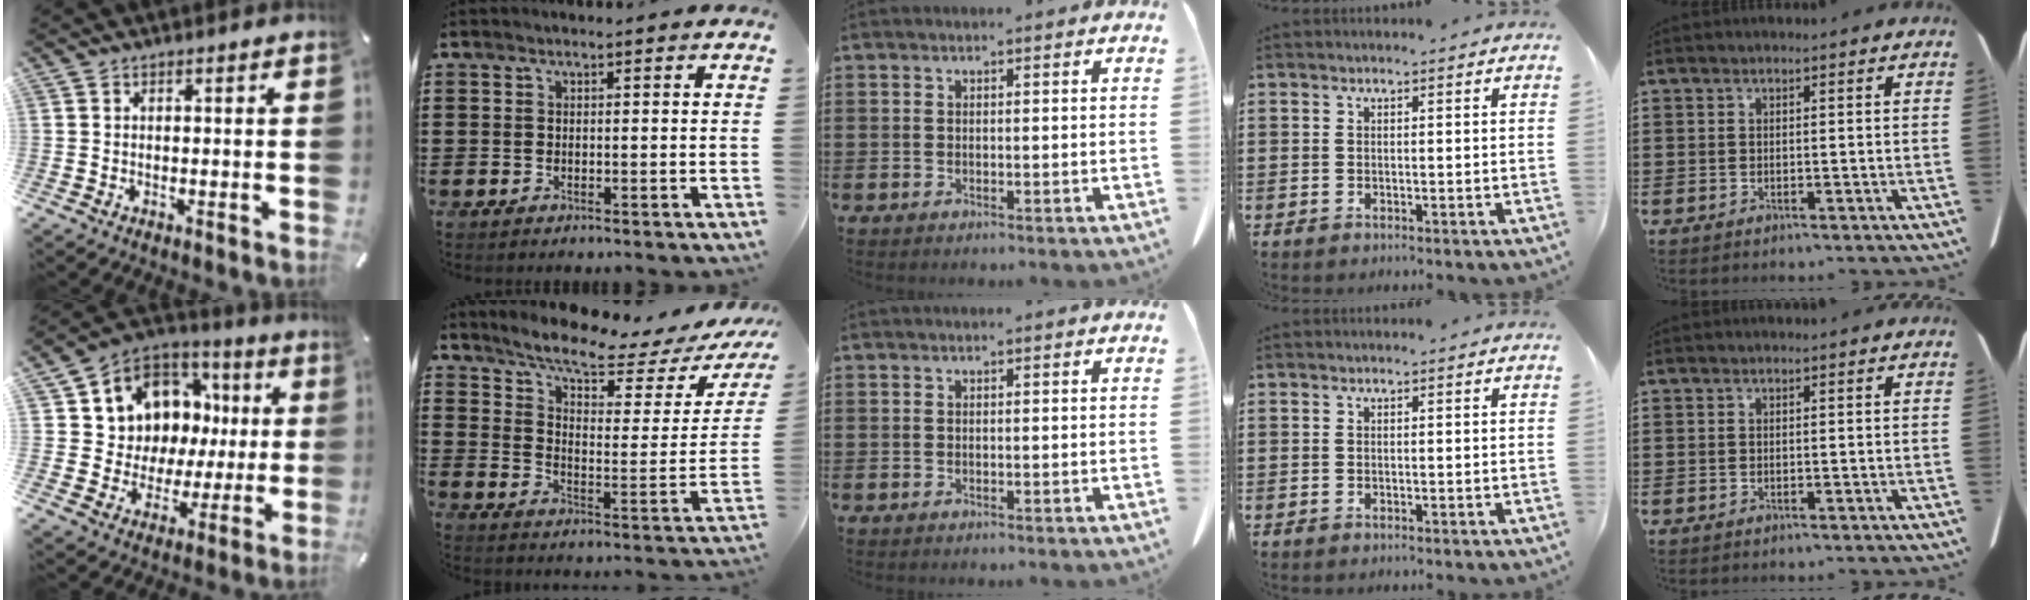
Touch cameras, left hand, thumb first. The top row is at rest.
{"thumb": {"total": 10.5, "force": [3.3, 9.8, 1.9], "torque": [-0.042, -0.049, 0.079]}, "index": {"total": 8.2, "force": [7.0, 0.8, 4.2], "torque": [-0.095, -0.042, 0.119]}}